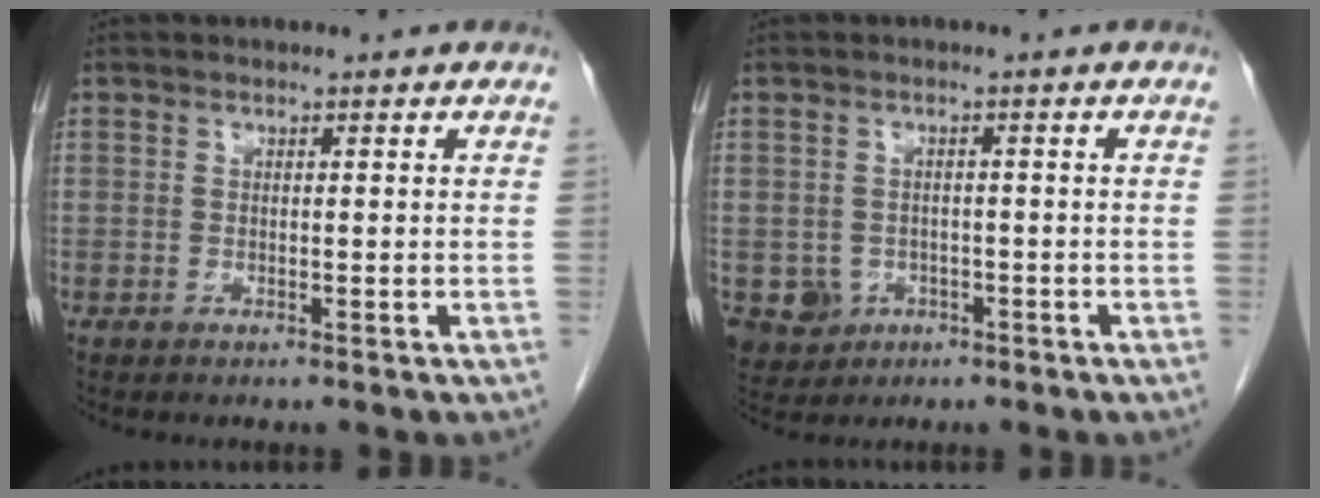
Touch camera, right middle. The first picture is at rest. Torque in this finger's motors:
{"motor_torque": [0.22, -0.03, 0.01, 0.01]}